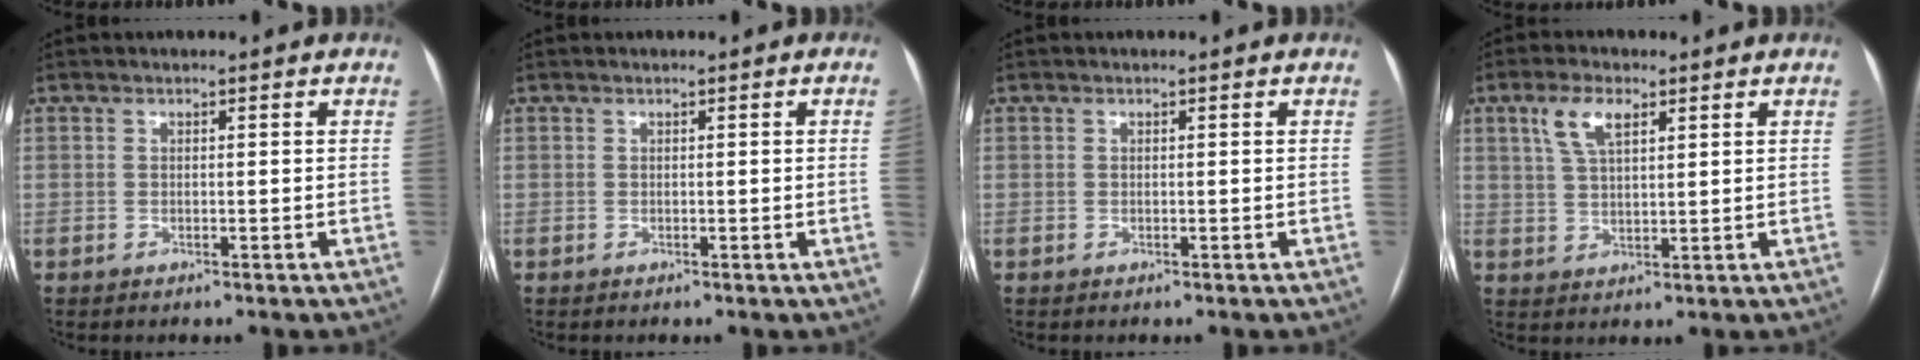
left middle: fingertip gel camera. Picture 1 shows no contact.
{"total": 1.2, "force": [-0.2, -0.5, 1.0], "torque": [-0.010, 0.001, -0.004]}
{"total": 0.0}
{"total": 5.5, "force": [2.8, 2.1, 4.2], "torque": [-0.091, 0.012, 0.056]}